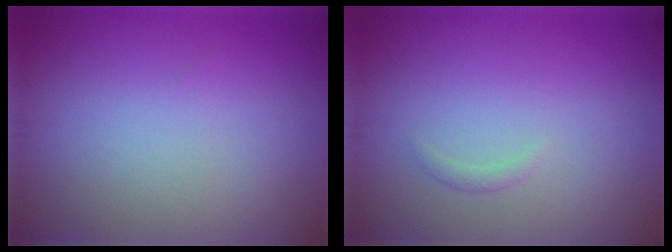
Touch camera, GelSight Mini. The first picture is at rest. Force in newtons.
{"total": 0.6, "press": 0.6, "slide": 0.1}